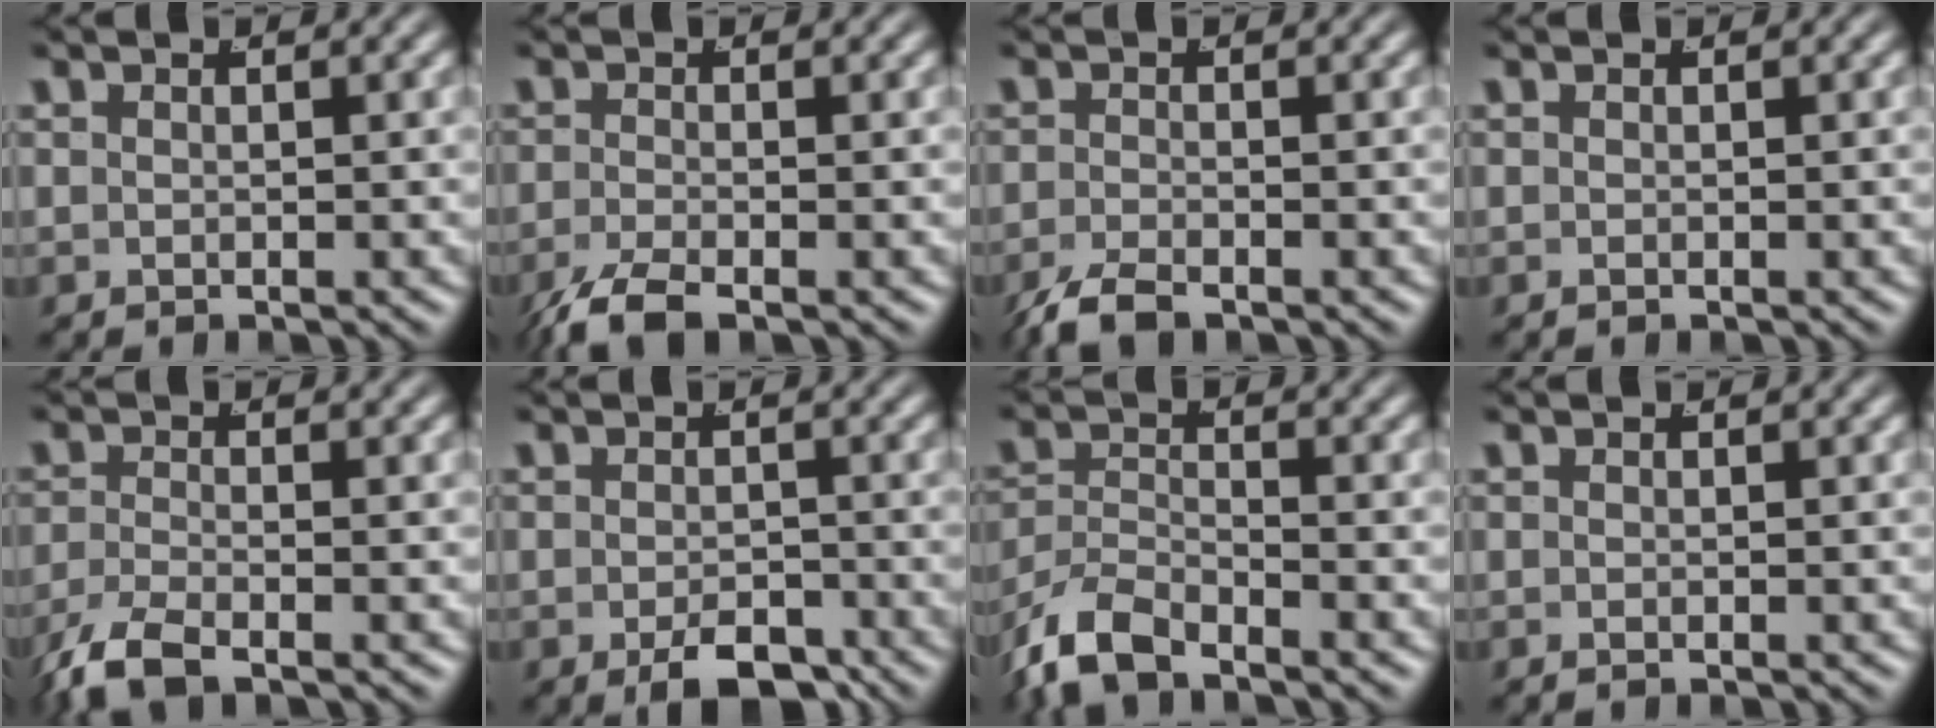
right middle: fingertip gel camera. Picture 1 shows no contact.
{"total": 3.6, "force": [-2.8, 1.0, 1.9], "torque": [-0.048, -0.019, -0.038]}
{"total": 3.0, "force": [-2.6, 0.8, 1.2], "torque": [-0.033, -0.018, -0.038]}
{"total": 0.0}
{"total": 3.8, "force": [-2.9, 1.1, 2.2], "torque": [-0.052, -0.017, -0.039]}
{"total": 3.8, "force": [-2.8, 1.2, 2.3], "torque": [-0.025, -0.013, -0.041]}
{"total": 5.6, "force": [-3.9, 3.1, 2.5], "torque": [-0.064, -0.021, -0.063]}
{"total": 0.0}